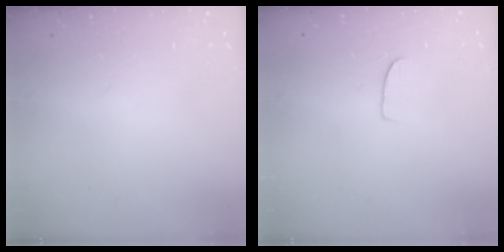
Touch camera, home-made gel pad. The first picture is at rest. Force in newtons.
{"total": 5.4, "press": 5.4, "slide": 0.4}